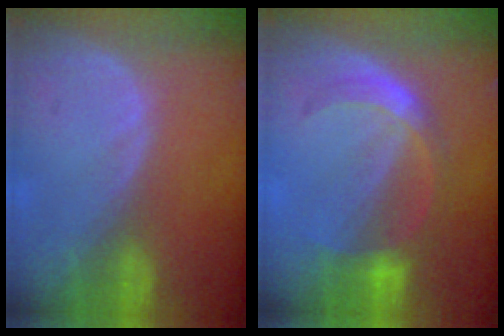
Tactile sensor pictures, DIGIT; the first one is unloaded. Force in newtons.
{"total": 5.6, "press": 5.3, "slide": 1.9}